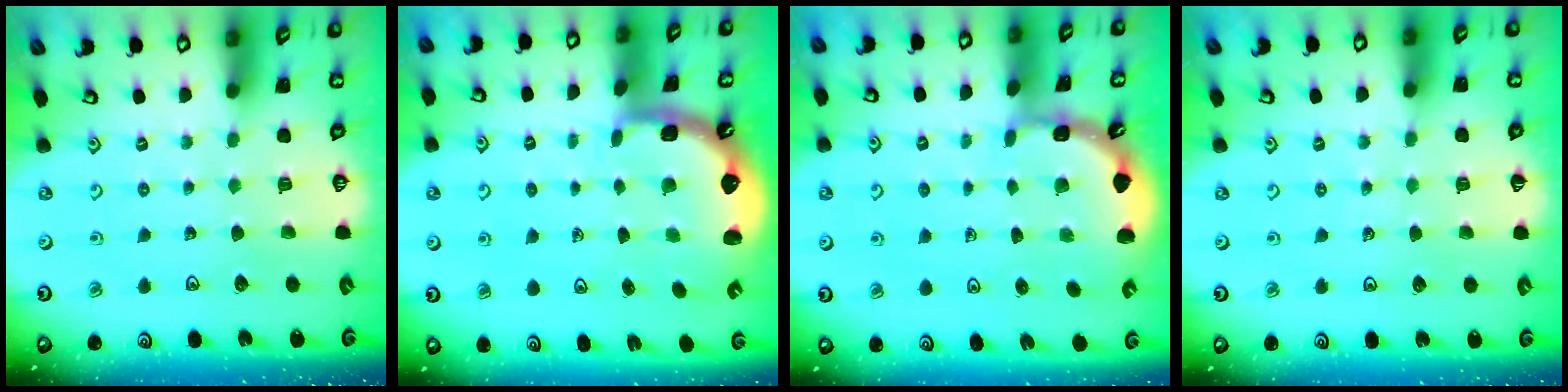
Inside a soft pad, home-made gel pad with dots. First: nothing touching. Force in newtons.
{"total": 2.7, "press": 1.4, "slide": 2.3}
{"total": 1.7, "press": 1.7, "slide": 0.0}
{"total": 2.1, "press": 2.1, "slide": 0.4}